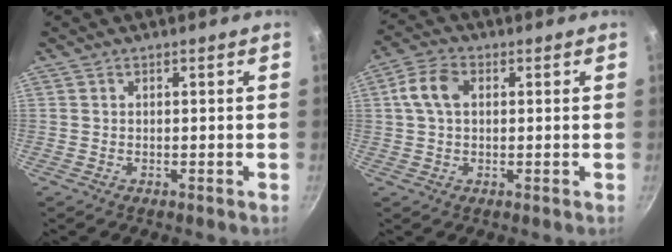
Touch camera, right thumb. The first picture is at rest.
{"total": 6.6, "force": [1.3, 4.1, 4.9], "torque": [-0.101, 0.018, 0.017]}